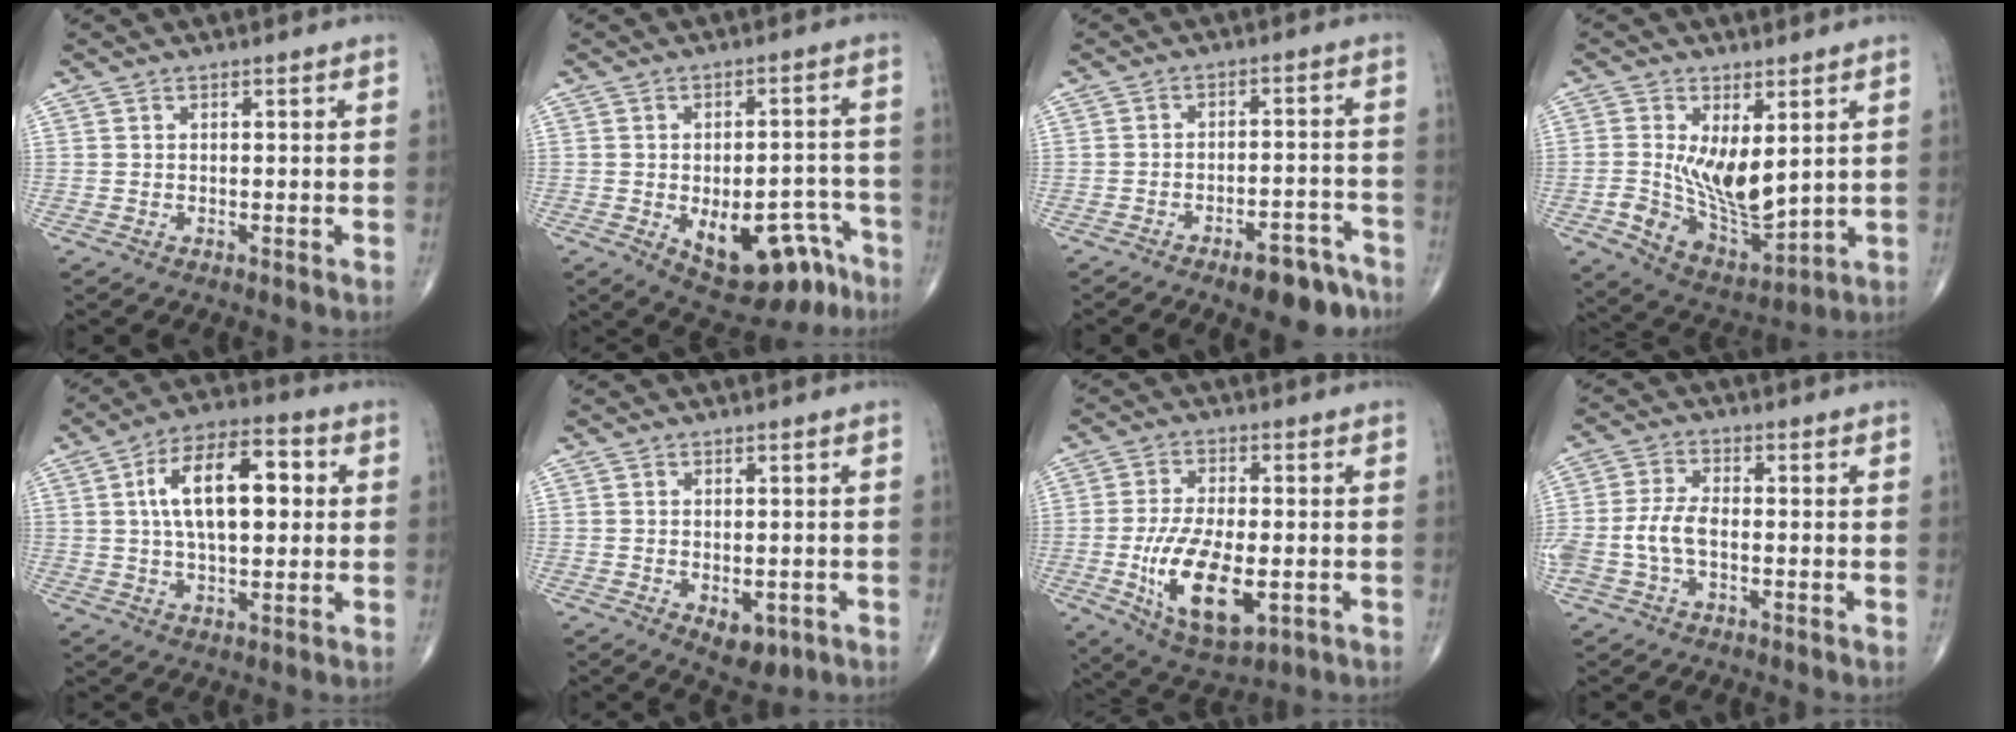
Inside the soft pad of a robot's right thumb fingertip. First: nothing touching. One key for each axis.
{"total": 14.7, "fx": -7.2, "fy": 7.5, "fz": 10.4, "tx": -0.112, "ty": 0.047, "tz": -0.088}
{"total": 8.5, "fx": -6.1, "fy": 3.2, "fz": 5.0, "tx": -0.051, "ty": 0.049, "tz": -0.084}
{"total": 13.1, "fx": 1.3, "fy": 7.2, "fz": 10.9, "tx": -0.160, "ty": -0.020, "tz": 0.043}
{"total": 15.5, "fx": 2.6, "fy": 7.7, "fz": 13.2, "tx": -0.204, "ty": 0.019, "tz": 0.040}
{"total": 5.1, "fx": -1.6, "fy": 3.0, "fz": 3.8, "tx": -0.038, "ty": 0.001, "tz": -0.010}
{"total": 14.6, "fx": -3.3, "fy": 6.8, "fz": 12.5, "tx": -0.220, "ty": -0.007, "tz": -0.046}
{"total": 6.7, "fx": -1.4, "fy": 3.8, "fz": 5.4, "tx": -0.131, "ty": 0.021, "tz": -0.029}